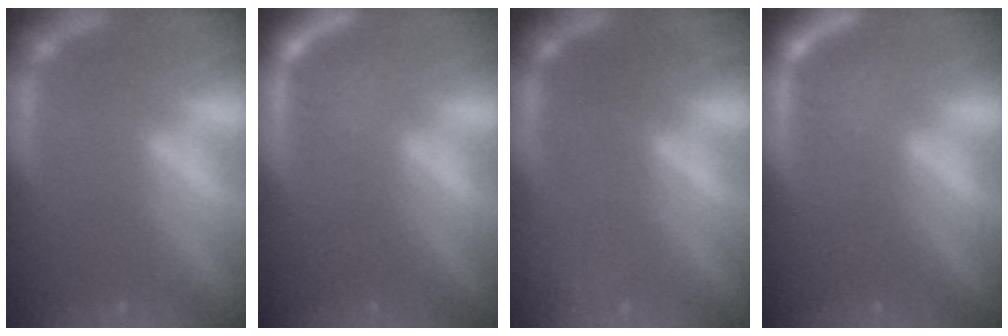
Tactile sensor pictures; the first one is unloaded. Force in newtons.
{"total": 3.0}
{"total": 0.9}
{"total": 3.0}